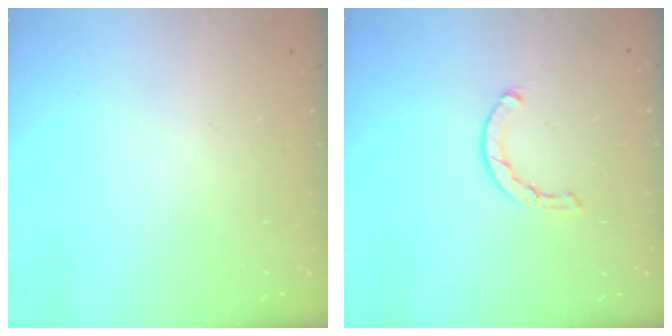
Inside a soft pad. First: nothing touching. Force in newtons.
{"total": 2.0, "press": 2.0, "slide": 0.2}